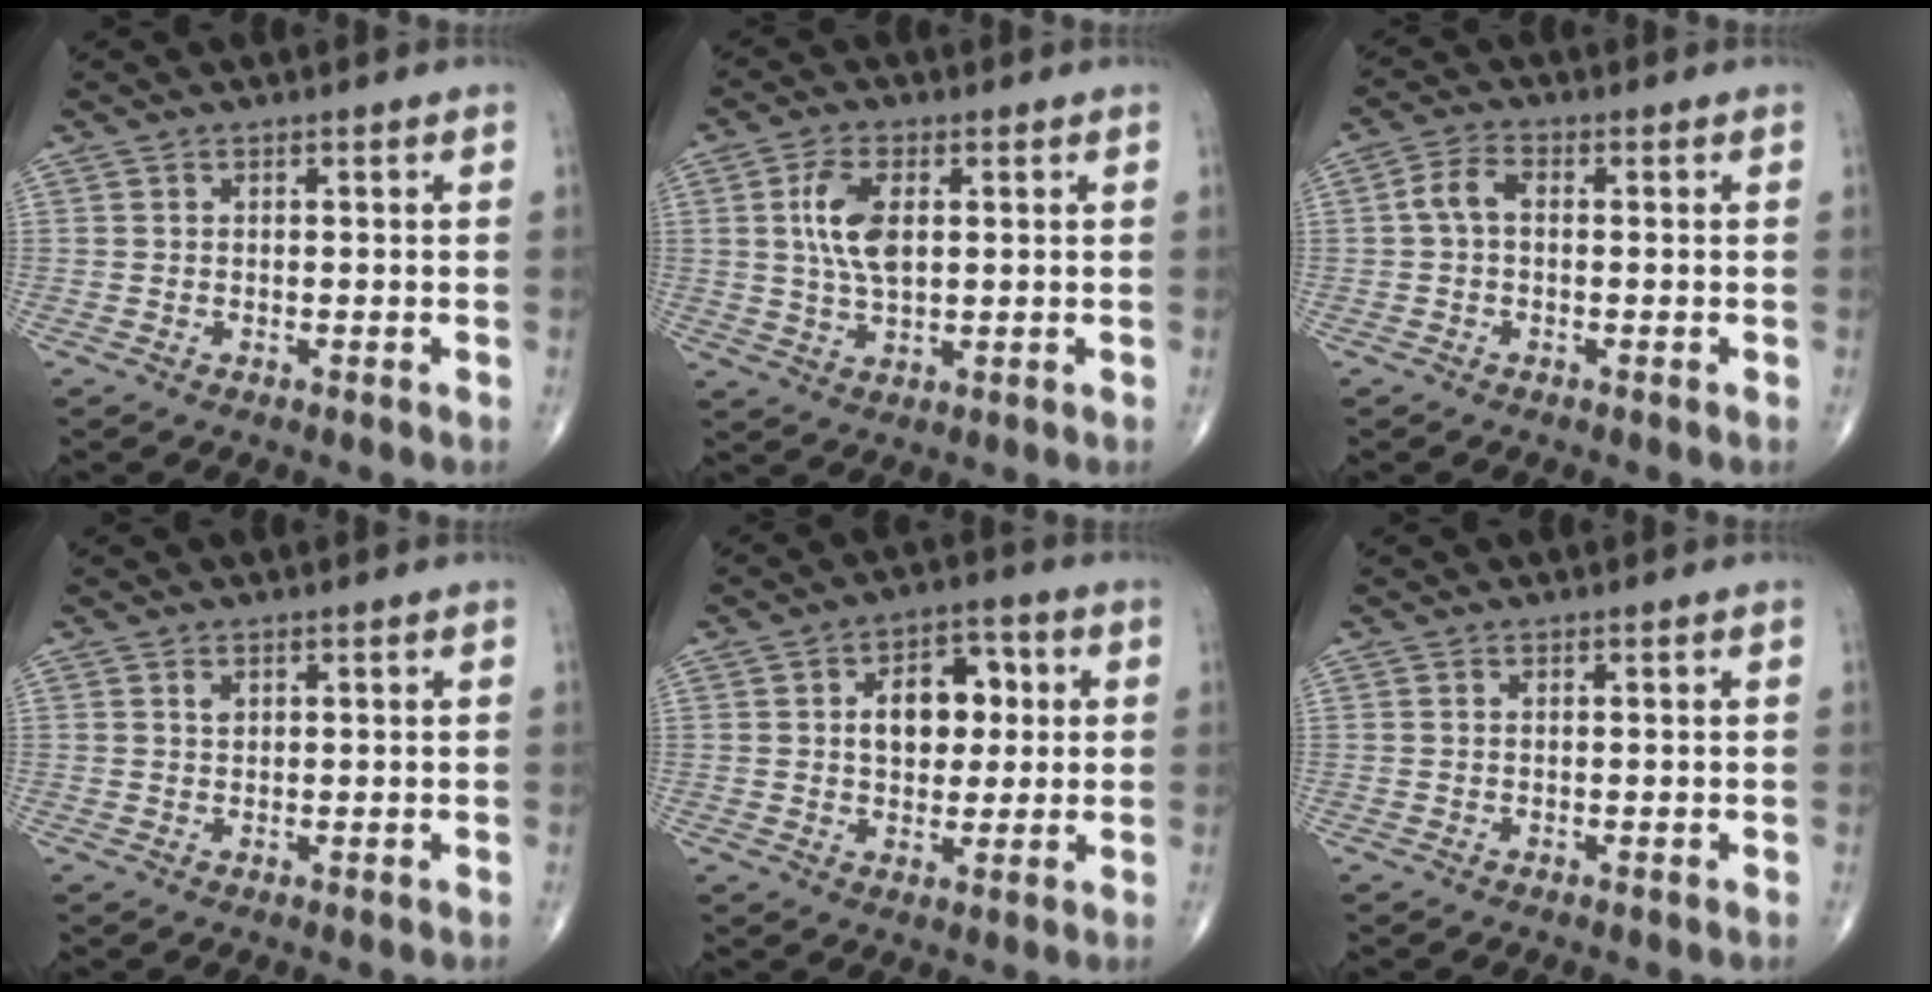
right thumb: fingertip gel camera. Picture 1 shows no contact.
{"total": 7.9, "force": [1.5, 4.0, 6.7], "torque": [-0.134, -0.002, 0.030]}
{"total": 4.0, "force": [0.0, 2.3, 3.2], "torque": [-0.066, 0.014, -0.007]}
{"total": 1.0, "force": [0.5, 0.7, 0.6], "torque": [-0.006, -0.001, 0.010]}
{"total": 10.4, "force": [1.7, 6.9, 7.6], "torque": [-0.073, 0.011, 0.024]}
{"total": 0.0}